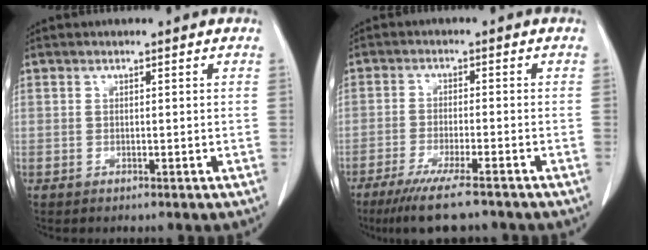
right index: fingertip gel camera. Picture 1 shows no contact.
{"total": 9.3, "force": [-7.2, 0.6, 5.9], "torque": [-0.095, -0.023, -0.114]}